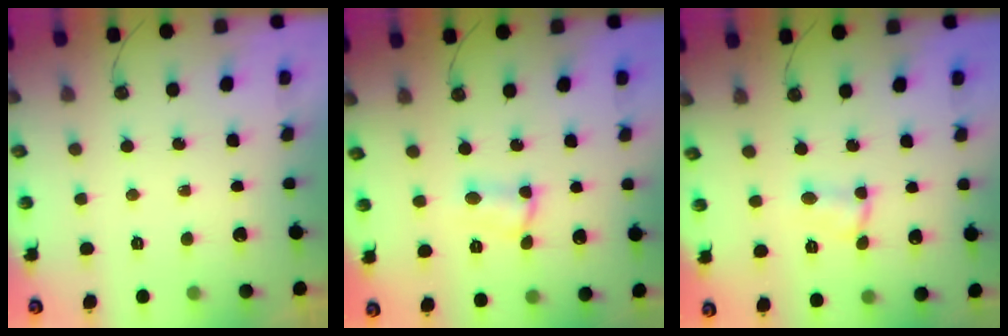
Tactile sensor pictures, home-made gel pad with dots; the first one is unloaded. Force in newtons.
{"total": 2.6, "press": 2.6, "slide": 0.5}
{"total": 1.9, "press": 1.9, "slide": 0.3}